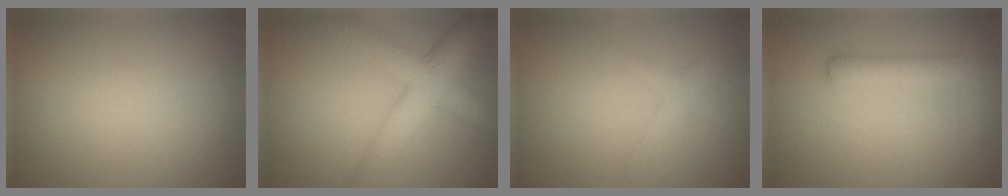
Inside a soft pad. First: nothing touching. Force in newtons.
{"total": 6.8, "press": 6.8, "slide": 0.3}
{"total": 1.8, "press": 1.8, "slide": 0.1}
{"total": 2.9, "press": 2.9, "slide": 0.1}